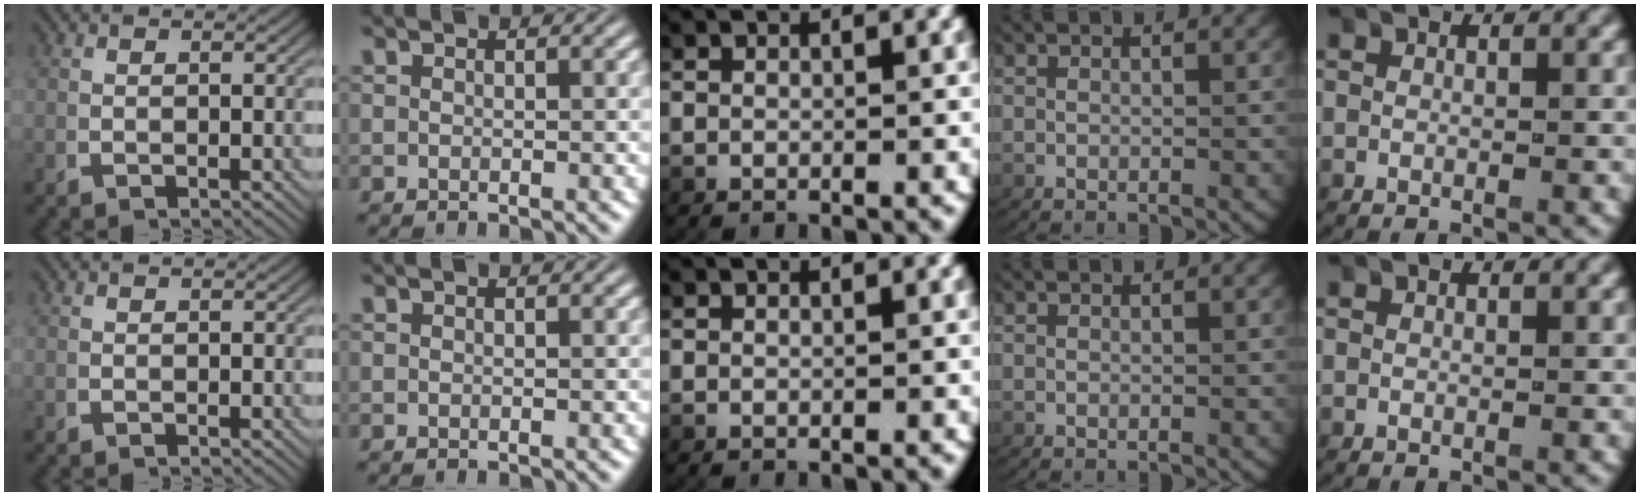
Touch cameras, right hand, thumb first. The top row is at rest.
{}